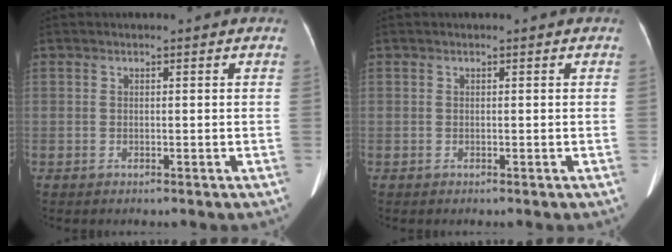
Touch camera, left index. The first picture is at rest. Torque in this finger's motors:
{"motor_torque": [0.11, 0.15, 0.07, 0.02]}